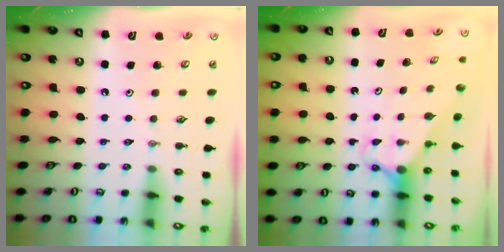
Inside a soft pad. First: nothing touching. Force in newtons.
{"total": 2.8, "press": 2.8, "slide": 0.1}